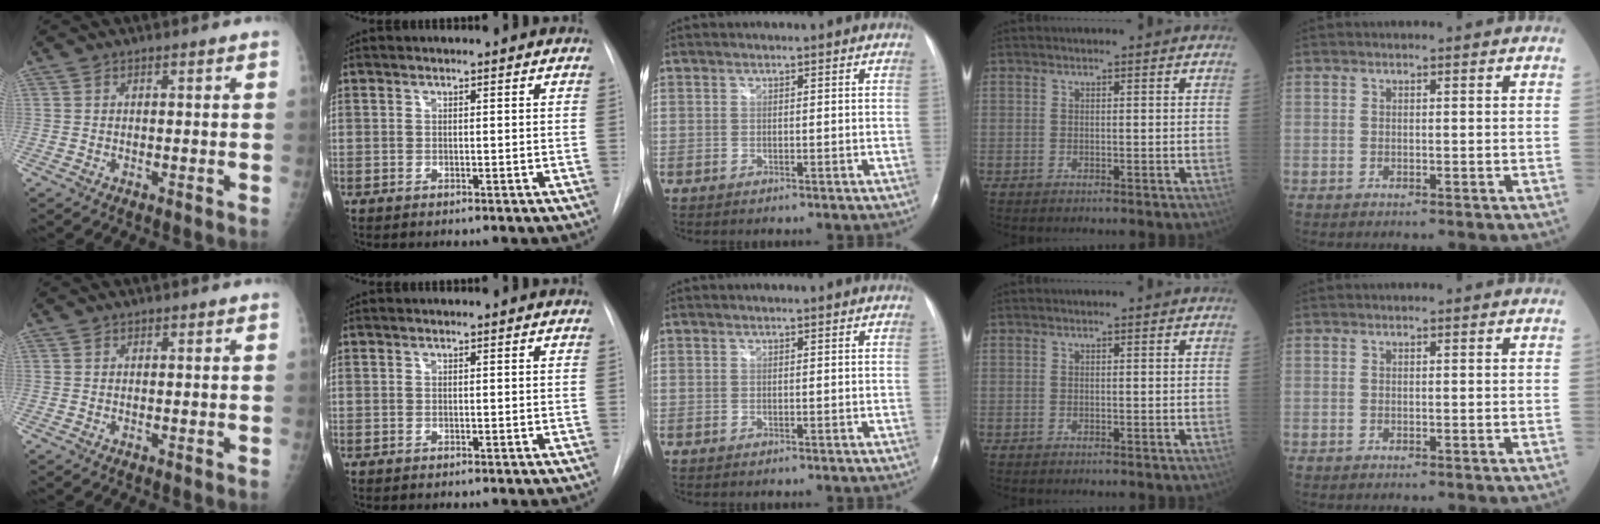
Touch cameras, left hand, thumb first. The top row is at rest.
{}